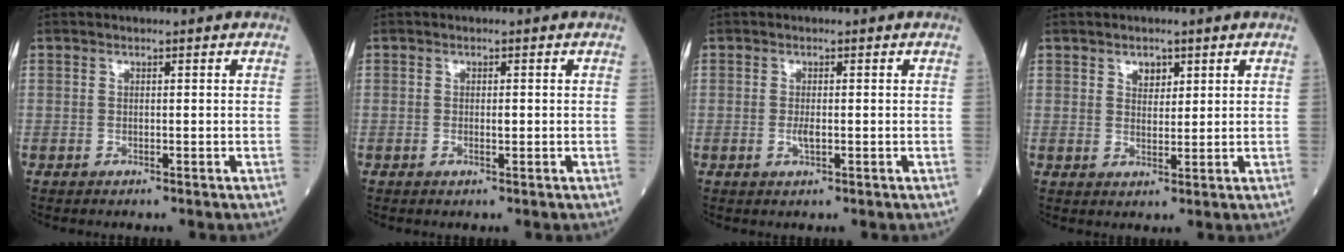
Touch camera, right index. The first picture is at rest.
{"total": 0.9, "force": [-0.1, 0.2, 0.9], "torque": [-0.017, -0.001, -0.001]}
{"total": 1.3, "force": [-0.3, 0.3, 1.3], "torque": [-0.028, -0.002, -0.004]}
{"total": 2.5, "force": [1.5, 1.5, 1.3], "torque": [-0.016, -0.001, 0.027]}